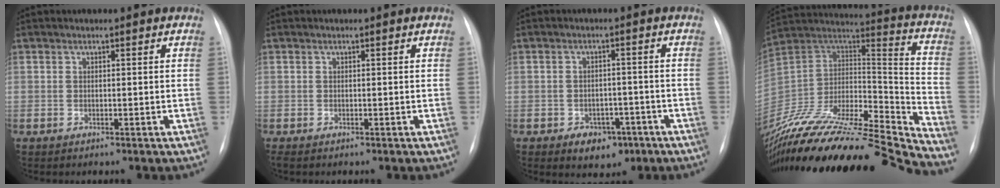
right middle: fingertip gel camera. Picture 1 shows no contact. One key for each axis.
{"total": 0.0}
{"total": 5.2, "fx": -2.9, "fy": 3.5, "fz": 2.5, "tx": -0.029, "ty": 0.008, "tz": -0.031}
{"total": 34.4, "fx": -31.1, "fy": 1.7, "fz": 14.5, "tx": -0.245, "ty": -0.035, "tz": -0.500}